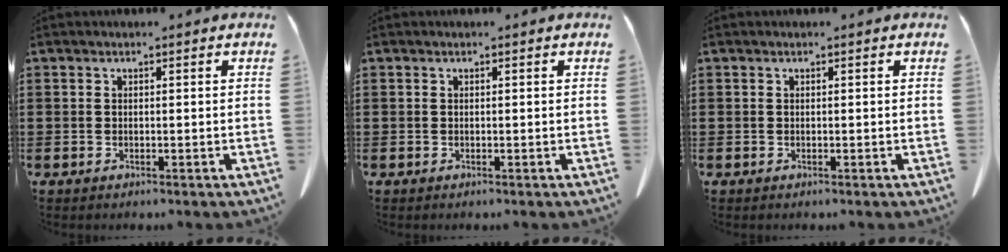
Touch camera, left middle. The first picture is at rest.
{"total": 0.0}
{"total": 0.0}